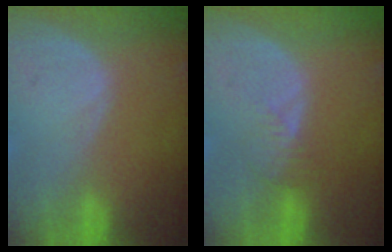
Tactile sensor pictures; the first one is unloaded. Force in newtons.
{"total": 2.1, "press": 2.1, "slide": 0.2}